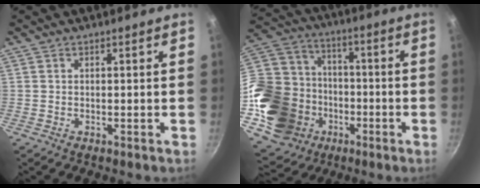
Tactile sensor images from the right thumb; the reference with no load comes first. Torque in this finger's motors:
{"motor_torque": [2.49, 2.51, 0.96, -0.80, 0.13]}